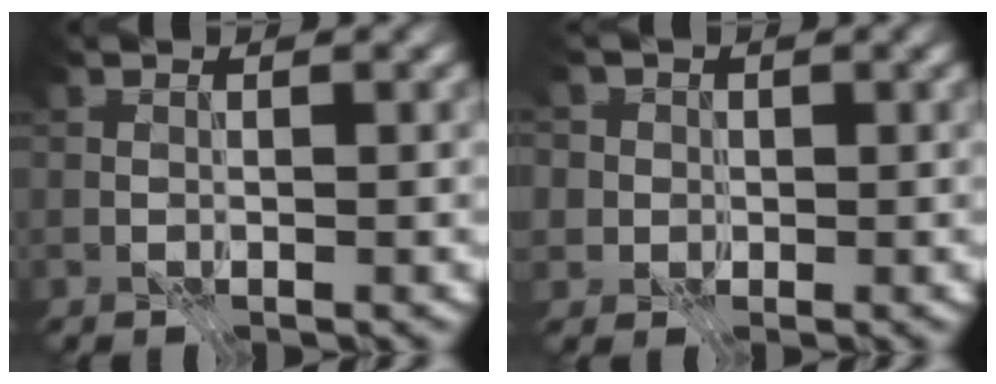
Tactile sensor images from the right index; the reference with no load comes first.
{"total": 4.7, "force": [1.6, 4.1, 1.5], "torque": [-0.025, 0.023, 0.005]}